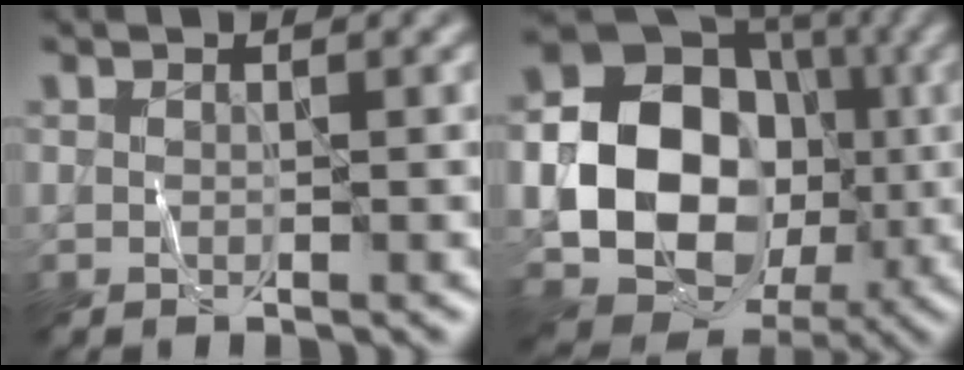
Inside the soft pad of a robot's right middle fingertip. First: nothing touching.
{"total": 16.4, "force": [-2.0, 13.1, 9.7], "torque": [-0.146, -0.004, -0.048]}